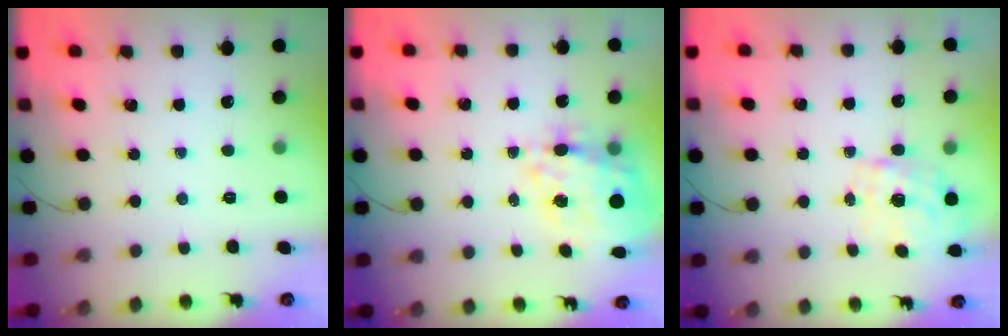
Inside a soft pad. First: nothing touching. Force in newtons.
{"total": 16.3, "press": 15.7, "slide": 4.3}
{"total": 1.6, "press": 1.4, "slide": 0.8}